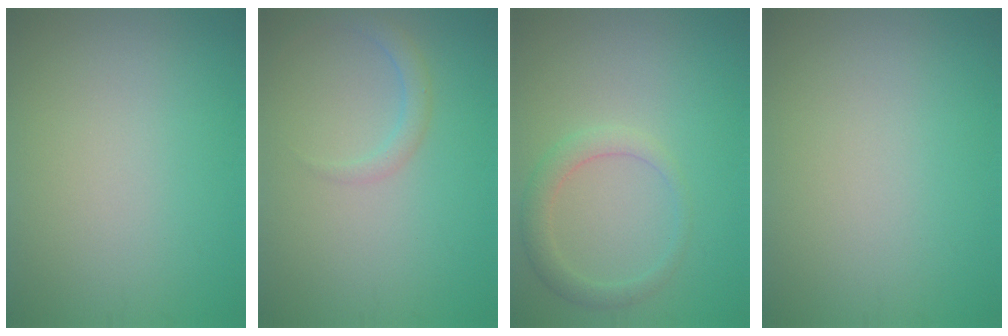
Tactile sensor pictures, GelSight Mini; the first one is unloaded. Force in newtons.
{"total": 1.6, "press": 1.6, "slide": 0.1}
{"total": 2.4, "press": 2.4, "slide": 0.1}
{"total": 0.0}